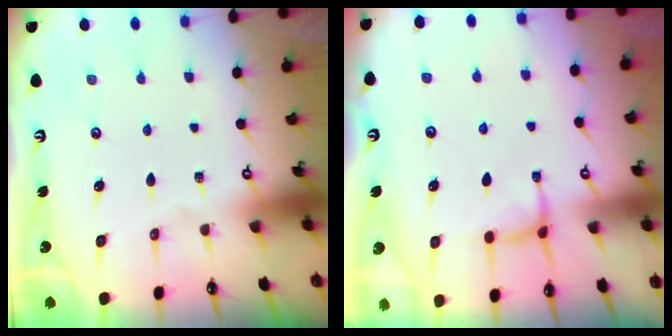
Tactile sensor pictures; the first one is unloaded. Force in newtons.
{"total": 0.8, "press": 0.3, "slide": 0.7}